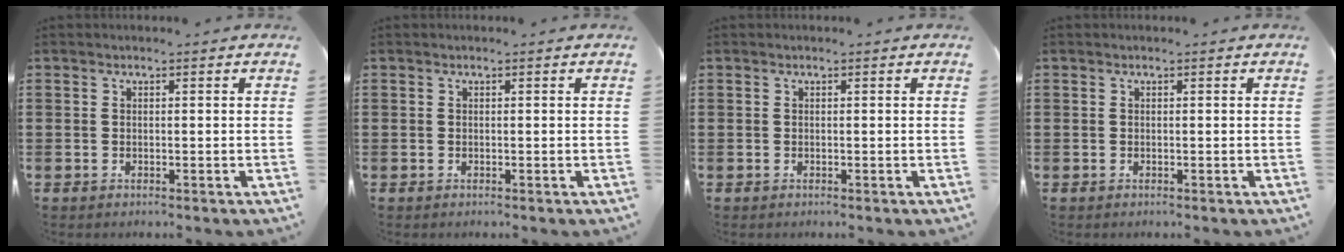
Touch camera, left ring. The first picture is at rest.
{"total": 0.0}
{"total": 0.0}
{"total": 0.0}